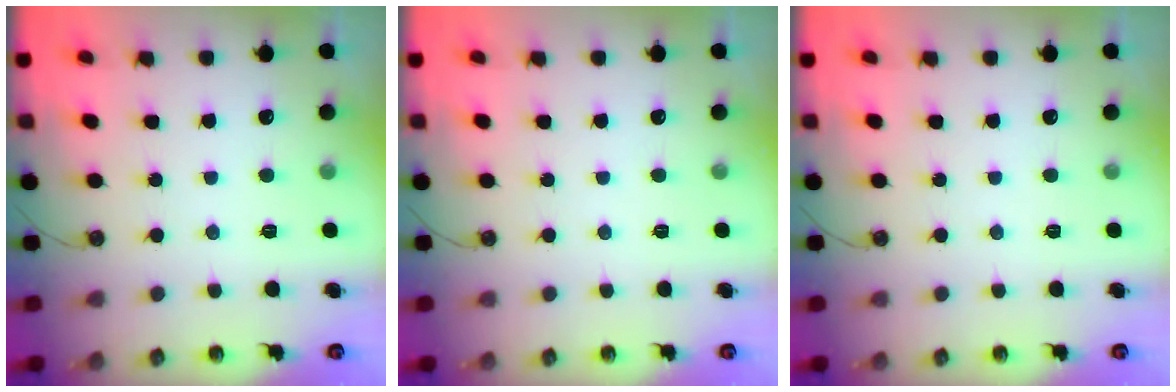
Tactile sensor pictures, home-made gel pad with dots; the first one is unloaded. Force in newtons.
{"total": 0.0}
{"total": 0.0}